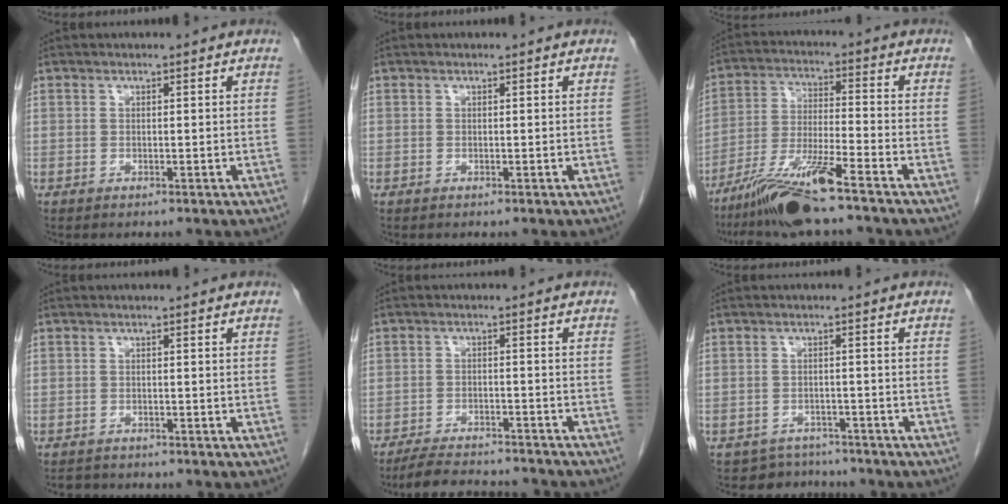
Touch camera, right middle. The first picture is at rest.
{"total": 0.0}
{"total": 11.3, "force": [-8.3, -0.2, 7.6], "torque": [-0.150, -0.027, -0.153]}
{"total": 1.7, "force": [-1.6, 0.6, -0.1], "torque": [-0.006, -0.005, -0.026]}
{"total": 10.6, "force": [-10.0, 1.5, 3.4], "torque": [-0.054, -0.003, -0.143]}
{"total": 4.0, "force": [-3.6, 1.5, -1.2], "torque": [0.020, 0.016, -0.054]}